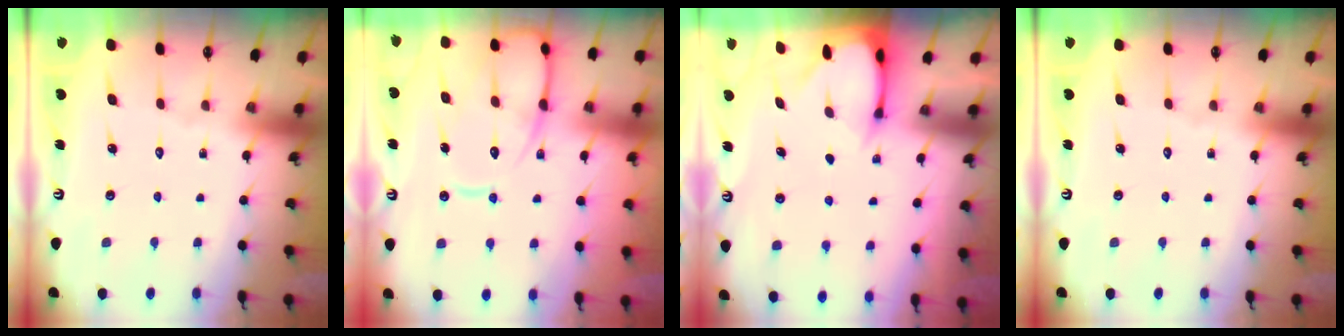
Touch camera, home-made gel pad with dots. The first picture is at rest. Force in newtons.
{"total": 12.3, "press": 12.2, "slide": 1.5}
{"total": 2.6, "press": 2.5, "slide": 0.3}
{"total": 0.0}